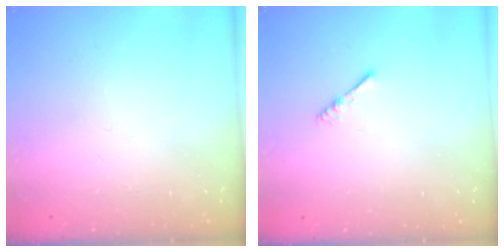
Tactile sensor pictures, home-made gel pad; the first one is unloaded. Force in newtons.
{"total": 2.4, "press": 2.4, "slide": 0.5}